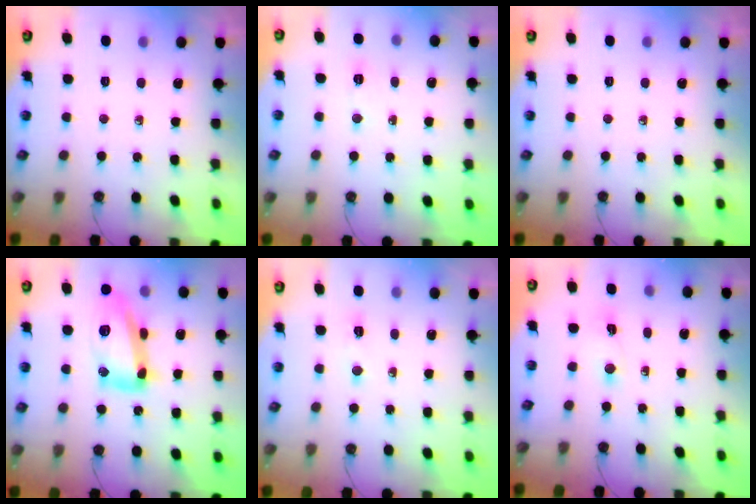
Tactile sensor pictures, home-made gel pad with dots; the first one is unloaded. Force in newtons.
{"total": 5.1, "press": 5.0, "slide": 0.6}
{"total": 0.0}
{"total": 15.5, "press": 15.5, "slide": 1.1}
{"total": 5.2, "press": 5.0, "slide": 1.5}
{"total": 1.5, "press": 1.4, "slide": 0.4}